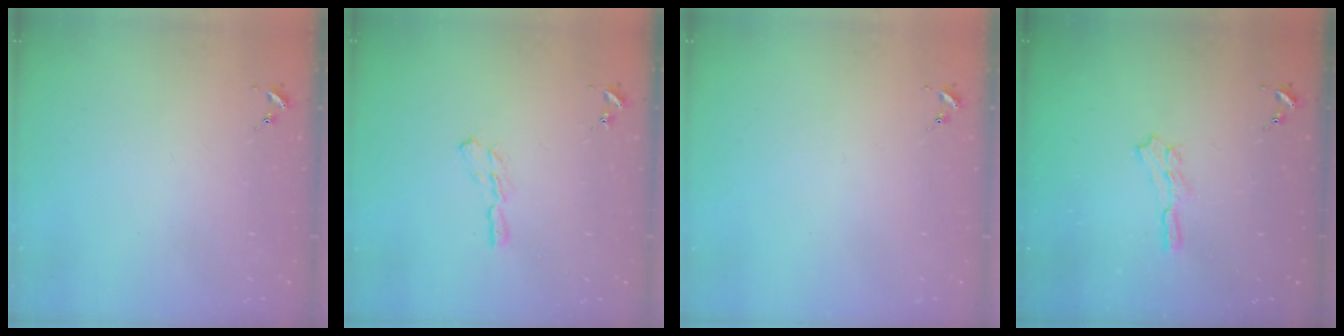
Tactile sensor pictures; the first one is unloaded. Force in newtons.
{"total": 5.8, "press": 5.8, "slide": 0.5}
{"total": 0.0}
{"total": 5.0, "press": 5.0, "slide": 0.8}